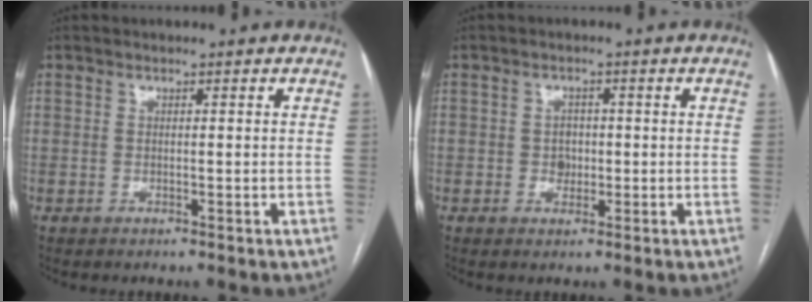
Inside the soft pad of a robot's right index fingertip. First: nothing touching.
{"total": 2.4, "force": [-0.2, 2.0, 1.3], "torque": [-0.014, 0.005, -0.001]}